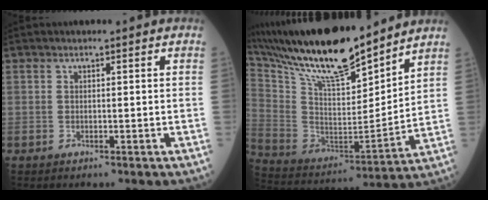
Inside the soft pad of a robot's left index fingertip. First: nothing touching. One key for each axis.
{"total": 21.3, "fx": 18.4, "fy": 2.7, "fz": 10.4, "tx": -0.203, "ty": -0.004, "tz": 0.331}